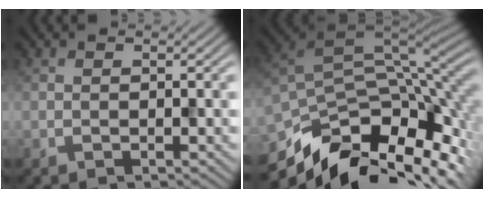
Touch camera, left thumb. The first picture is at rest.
{"total": 15.0, "force": [-7.5, 7.3, 10.8], "torque": [-0.211, -0.032, -0.117]}